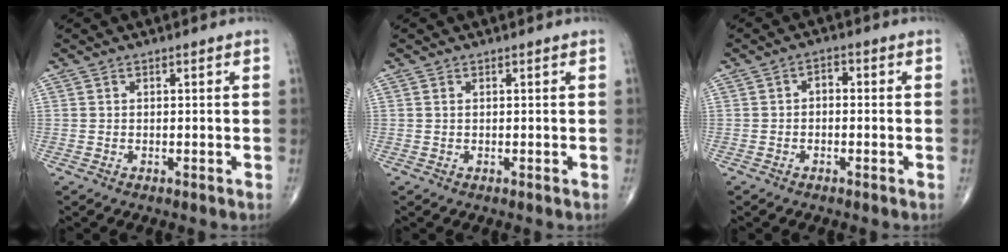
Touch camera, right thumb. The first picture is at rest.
{"total": 0.0}
{"total": 2.2, "force": [-0.3, 1.4, 1.6], "torque": [-0.012, 0.012, -0.014]}